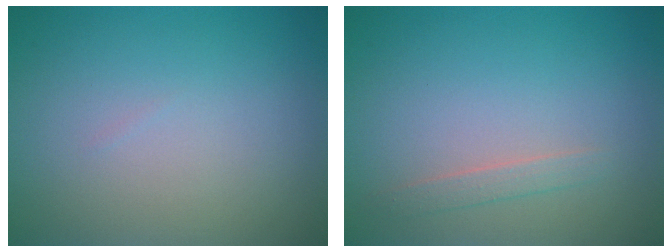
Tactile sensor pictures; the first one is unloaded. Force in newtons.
{"total": 1.1, "press": 1.1, "slide": 0.1}